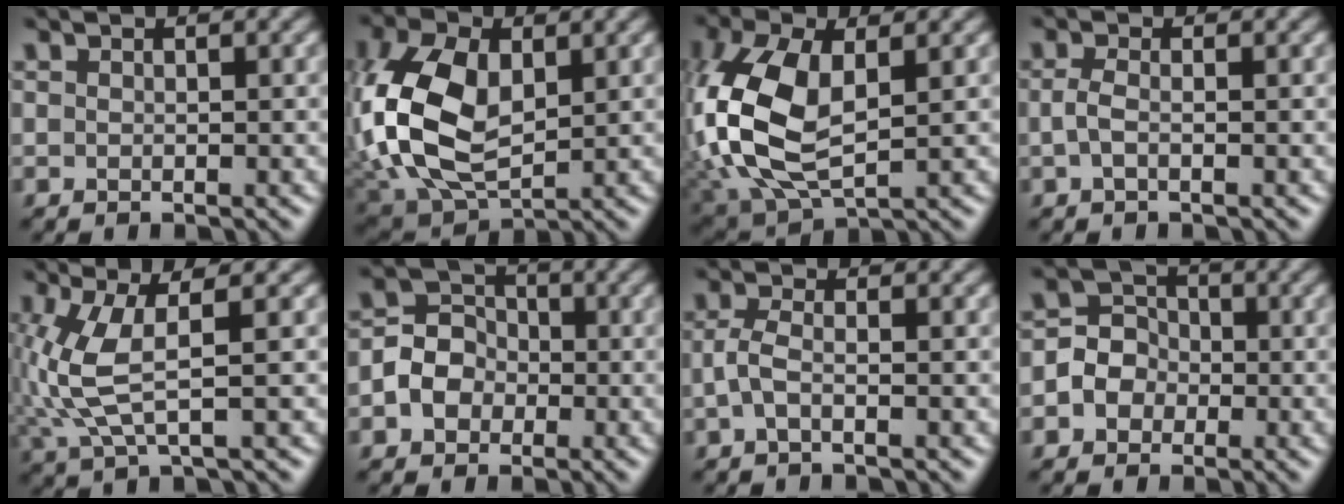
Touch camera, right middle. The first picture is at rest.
{"total": 11.1, "force": [1.0, 7.1, 8.5], "torque": [-0.220, 0.005, 0.021]}
{"total": 11.3, "force": [0.3, 6.4, 9.3], "torque": [-0.239, 0.002, 0.008]}
{"total": 1.4, "force": [-0.3, 0.5, 1.2], "torque": [-0.032, -0.001, -0.008]}
{"total": 5.0, "force": [0.4, 1.5, 4.7], "torque": [-0.127, 0.000, 0.015]}
{"total": 3.9, "force": [-1.0, 3.3, 1.7], "torque": [-0.021, 0.006, -0.027]}
{"total": 1.8, "force": [-0.4, 0.7, 1.7], "torque": [-0.042, -0.001, -0.011]}
{"total": 3.9, "force": [-0.9, 3.5, 1.4], "torque": [-0.009, 0.011, -0.033]}